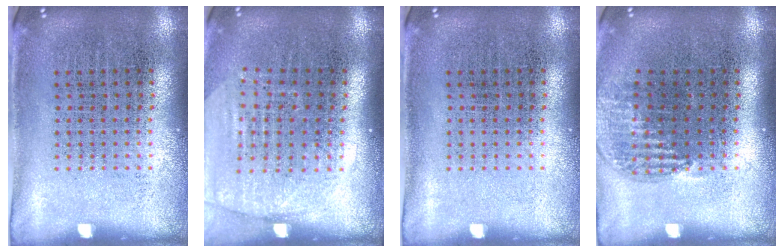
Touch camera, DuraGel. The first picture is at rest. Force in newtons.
{"total": 1.7, "press": 1.5, "slide": 0.8}
{"total": 0.0}
{"total": 1.0, "press": 1.0, "slide": 0.4}